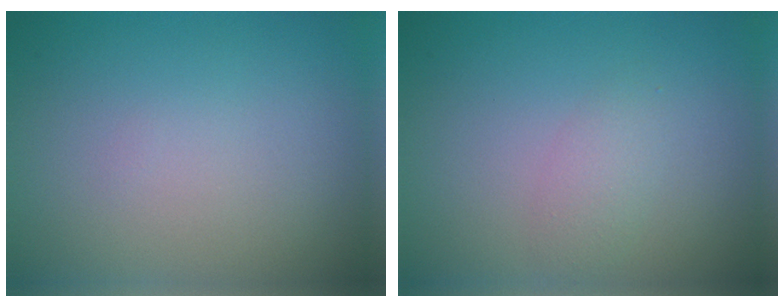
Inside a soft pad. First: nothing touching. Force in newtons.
{"total": 1.6, "press": 1.6, "slide": 0.0}